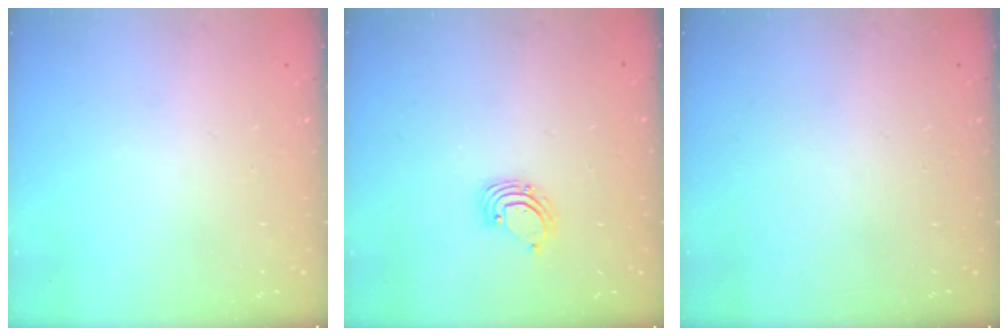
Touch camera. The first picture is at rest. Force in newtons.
{"total": 2.2, "press": 2.2, "slide": 0.2}
{"total": 0.0}